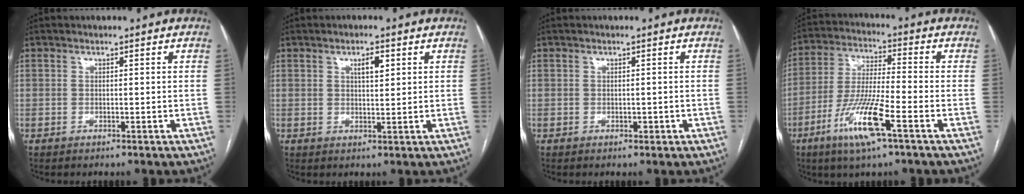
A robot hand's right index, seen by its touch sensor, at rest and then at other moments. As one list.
[{"total": 2.8, "force": [1.3, 0.9, 2.4], "torque": [-0.040, 0.000, 0.021]}, {"total": 1.0, "force": [-0.3, 0.7, 0.7], "torque": [-0.009, 0.000, -0.002]}, {"total": 11.6, "force": [-5.6, 0.8, 10.1], "torque": [-0.204, -0.015, -0.108]}]